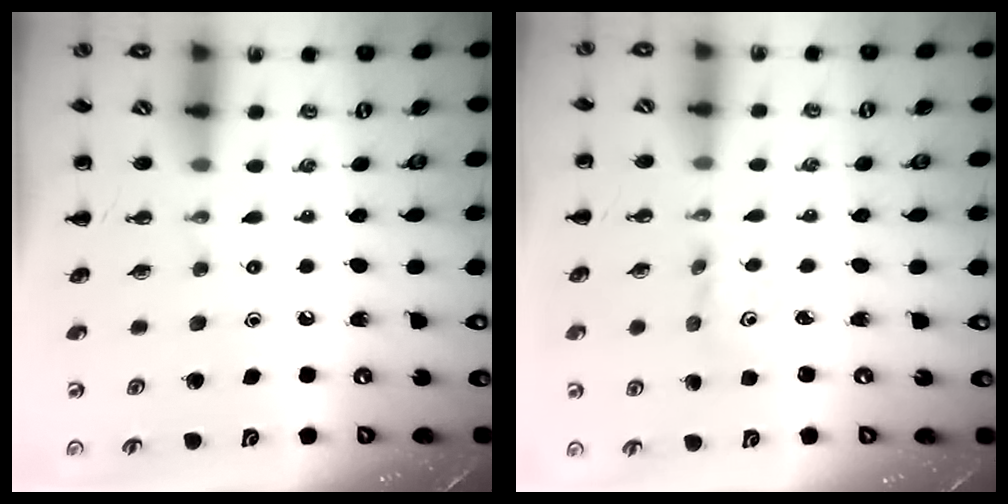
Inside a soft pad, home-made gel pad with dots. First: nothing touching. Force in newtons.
{"total": 1.8, "press": 1.7, "slide": 0.5}